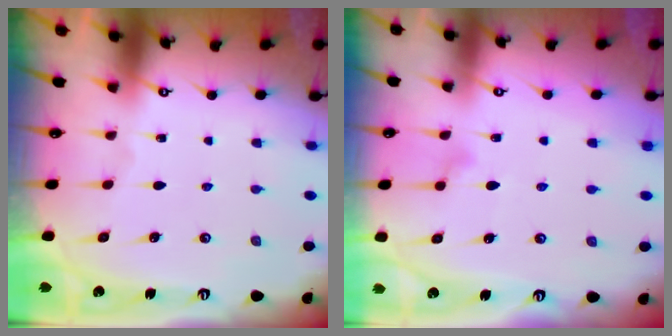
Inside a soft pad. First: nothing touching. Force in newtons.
{"total": 9.1, "press": 9.1, "slide": 0.5}